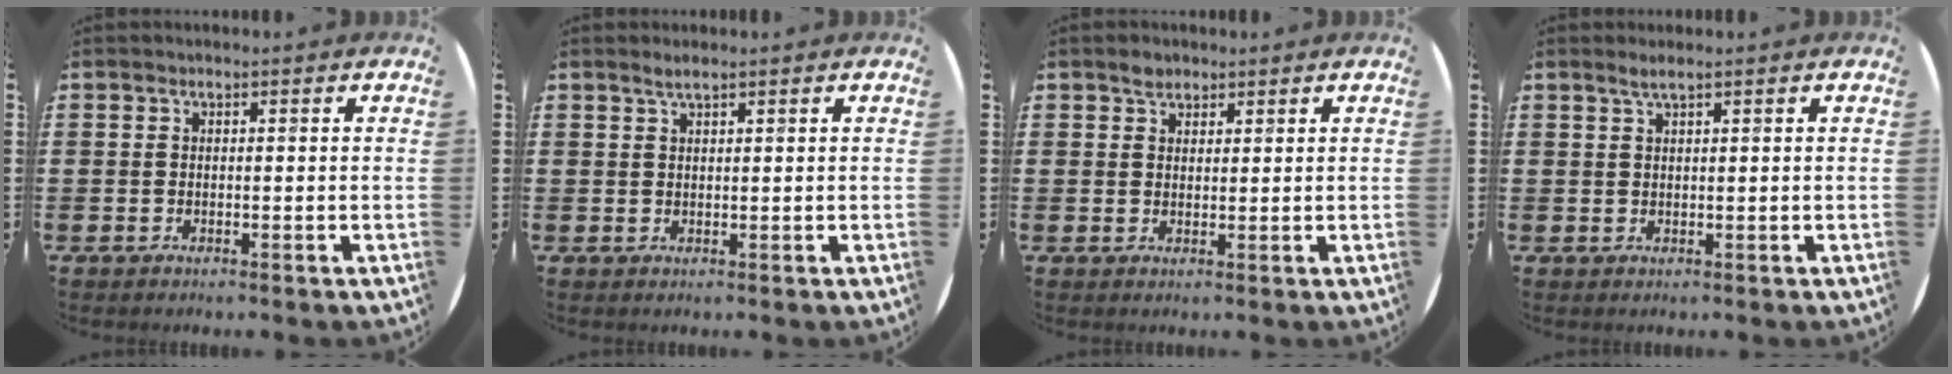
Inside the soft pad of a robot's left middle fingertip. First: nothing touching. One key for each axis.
{"total": 1.4, "fx": 1.1, "fy": 0.0, "fz": 0.8, "tx": -0.016, "ty": 0.003, "tz": 0.020}
{"total": 1.8, "fx": 1.5, "fy": 0.9, "fz": 0.3, "tx": 0.000, "ty": -0.001, "tz": 0.028}
{"total": 1.5, "fx": 1.0, "fy": -0.1, "fz": 1.0, "tx": -0.021, "ty": 0.001, "tz": 0.018}